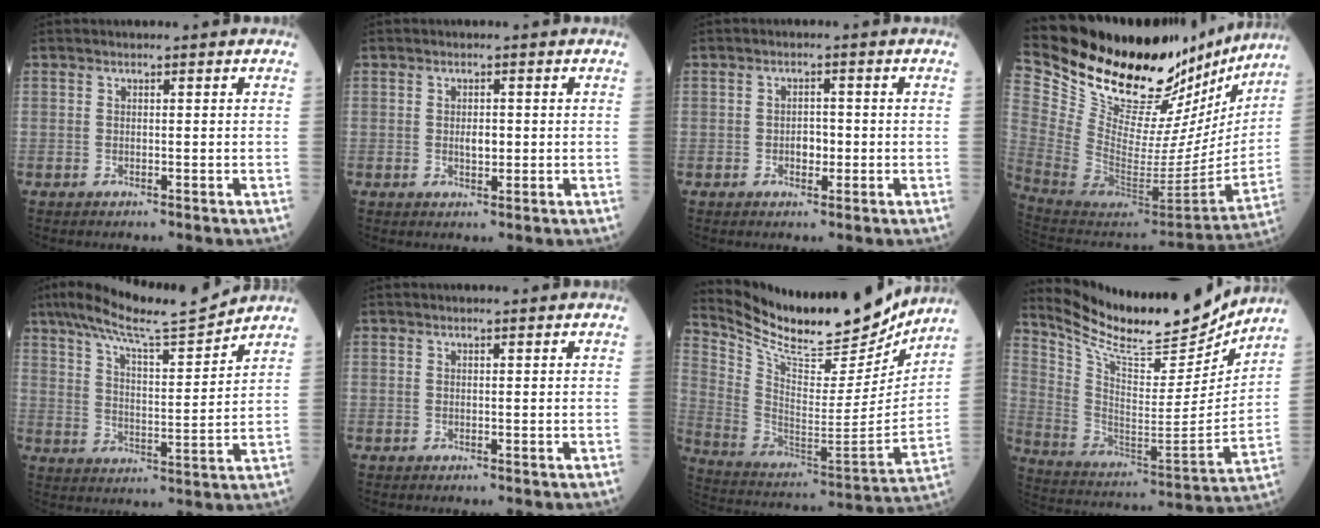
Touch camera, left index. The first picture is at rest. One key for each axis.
{"total": 1.8, "fx": 0.1, "fy": 0.9, "fz": 1.6, "tx": -0.028, "ty": -0.002, "tz": 0.003}
{"total": 2.2, "fx": -0.5, "fy": 1.4, "fz": 1.6, "tx": -0.024, "ty": 0.004, "tz": -0.006}
{"total": 31.6, "fx": 26.9, "fy": 9.3, "fz": 13.8, "tx": -0.232, "ty": -0.046, "tz": 0.406}
{"total": 12.5, "fx": 11.3, "fy": -0.1, "fz": 5.3, "tx": -0.098, "ty": 0.002, "tz": 0.185}
{"total": 0.9, "fx": 0.9, "fy": -0.1, "fz": 0.4, "tx": -0.006, "ty": 0.004, "tz": 0.016}
{"total": 22.3, "fx": 20.5, "fy": 4.1, "fz": 7.8, "tx": -0.157, "ty": -0.046, "tz": 0.327}
{"total": 19.8, "fx": 18.4, "fy": 3.1, "fz": 6.5, "tx": -0.139, "ty": -0.044, "tz": 0.300}